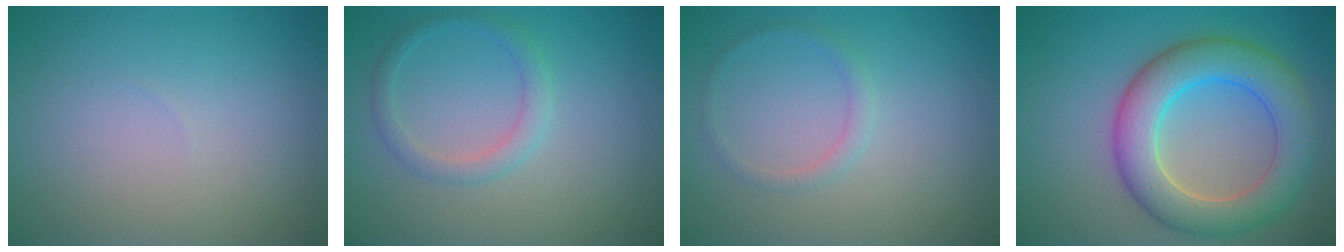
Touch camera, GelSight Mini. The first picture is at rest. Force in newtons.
{"total": 1.9, "press": 1.9, "slide": 0.1}
{"total": 1.0, "press": 1.0, "slide": 0.1}
{"total": 7.4, "press": 7.4, "slide": 0.1}